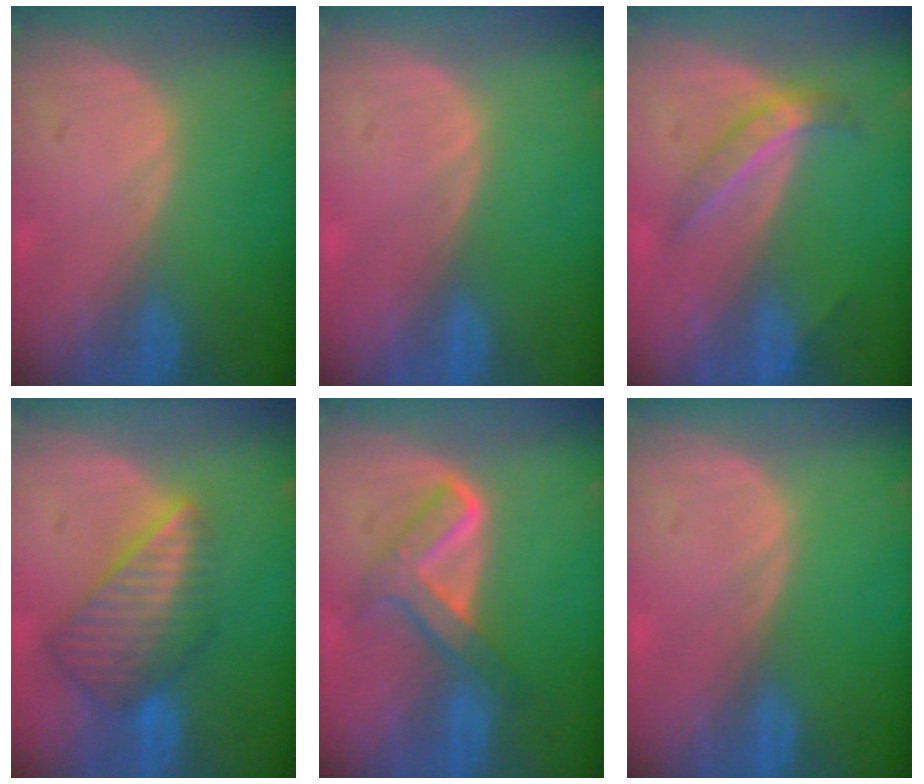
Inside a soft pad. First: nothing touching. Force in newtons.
{"total": 0.0}
{"total": 4.0, "press": 3.9, "slide": 0.7}
{"total": 8.8, "press": 7.6, "slide": 4.4}
{"total": 5.9, "press": 5.9, "slide": 0.2}
{"total": 0.0}